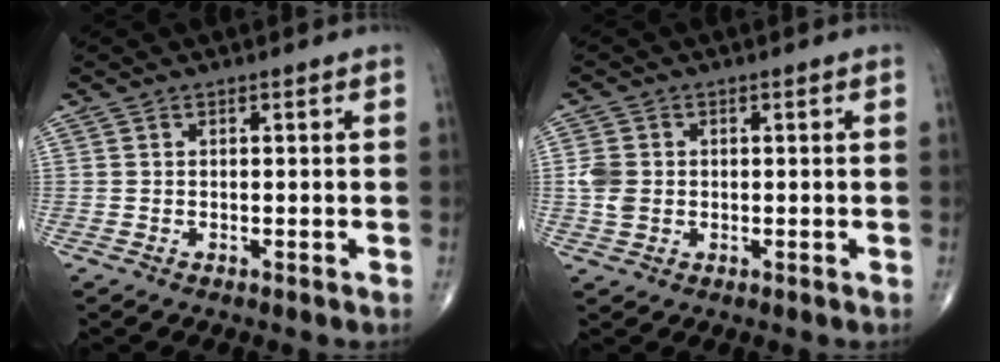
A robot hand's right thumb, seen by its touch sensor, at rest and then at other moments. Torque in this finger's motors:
{"motor_torque": [0.79, 0.72, 0.69, 0.12, 0.02]}